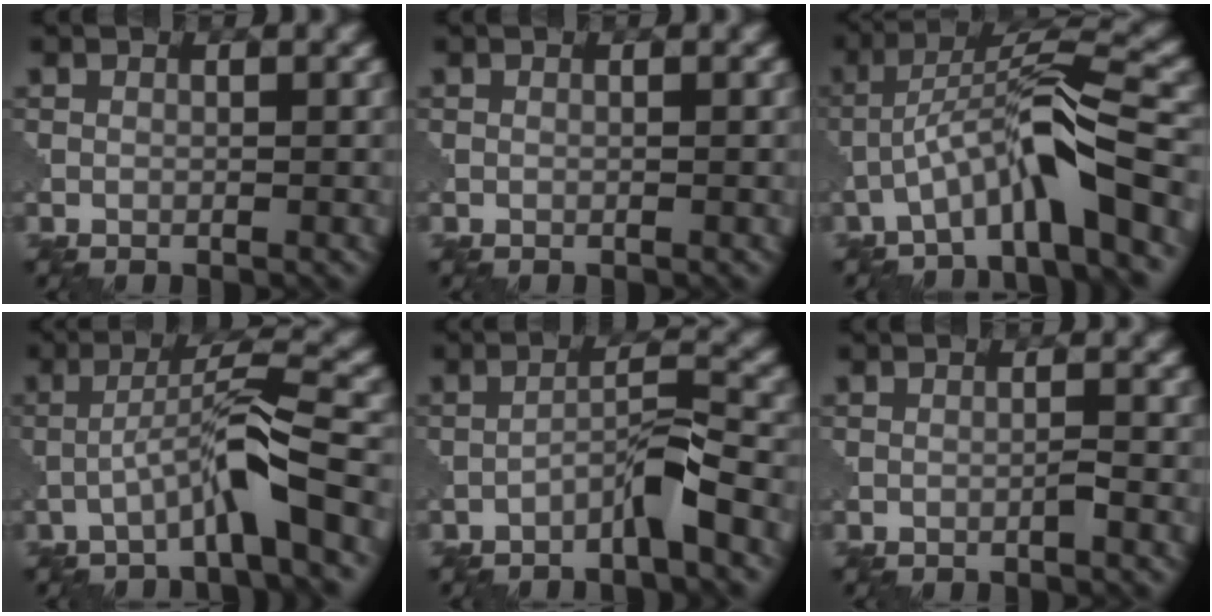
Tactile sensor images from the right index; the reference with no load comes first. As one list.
[{"total": 0.0}, {"total": 7.3, "force": [-3.6, 0.9, 6.3], "torque": [-0.113, 0.023, -0.070]}, {"total": 5.2, "force": [-2.4, 0.2, 4.6], "torque": [-0.080, 0.021, -0.059]}, {"total": 3.3, "force": [-2.2, 0.2, 2.5], "torque": [-0.043, 0.017, -0.045]}, {"total": 0.7, "force": [-0.4, -0.1, 0.5], "torque": [-0.010, 0.003, -0.010]}]